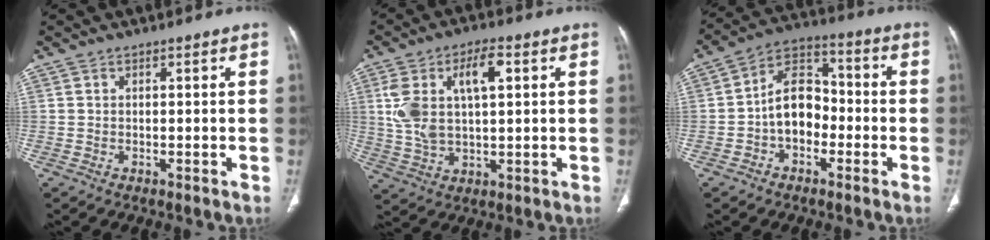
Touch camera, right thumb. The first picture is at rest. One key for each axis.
{"total": 12.3, "fx": 3.2, "fy": 6.0, "fz": 10.3, "tx": -0.202, "ty": 0.011, "tz": 0.063}
{"total": 10.6, "fx": -2.3, "fy": 7.6, "fz": 7.0, "tx": -0.090, "ty": 0.042, "tz": -0.056}